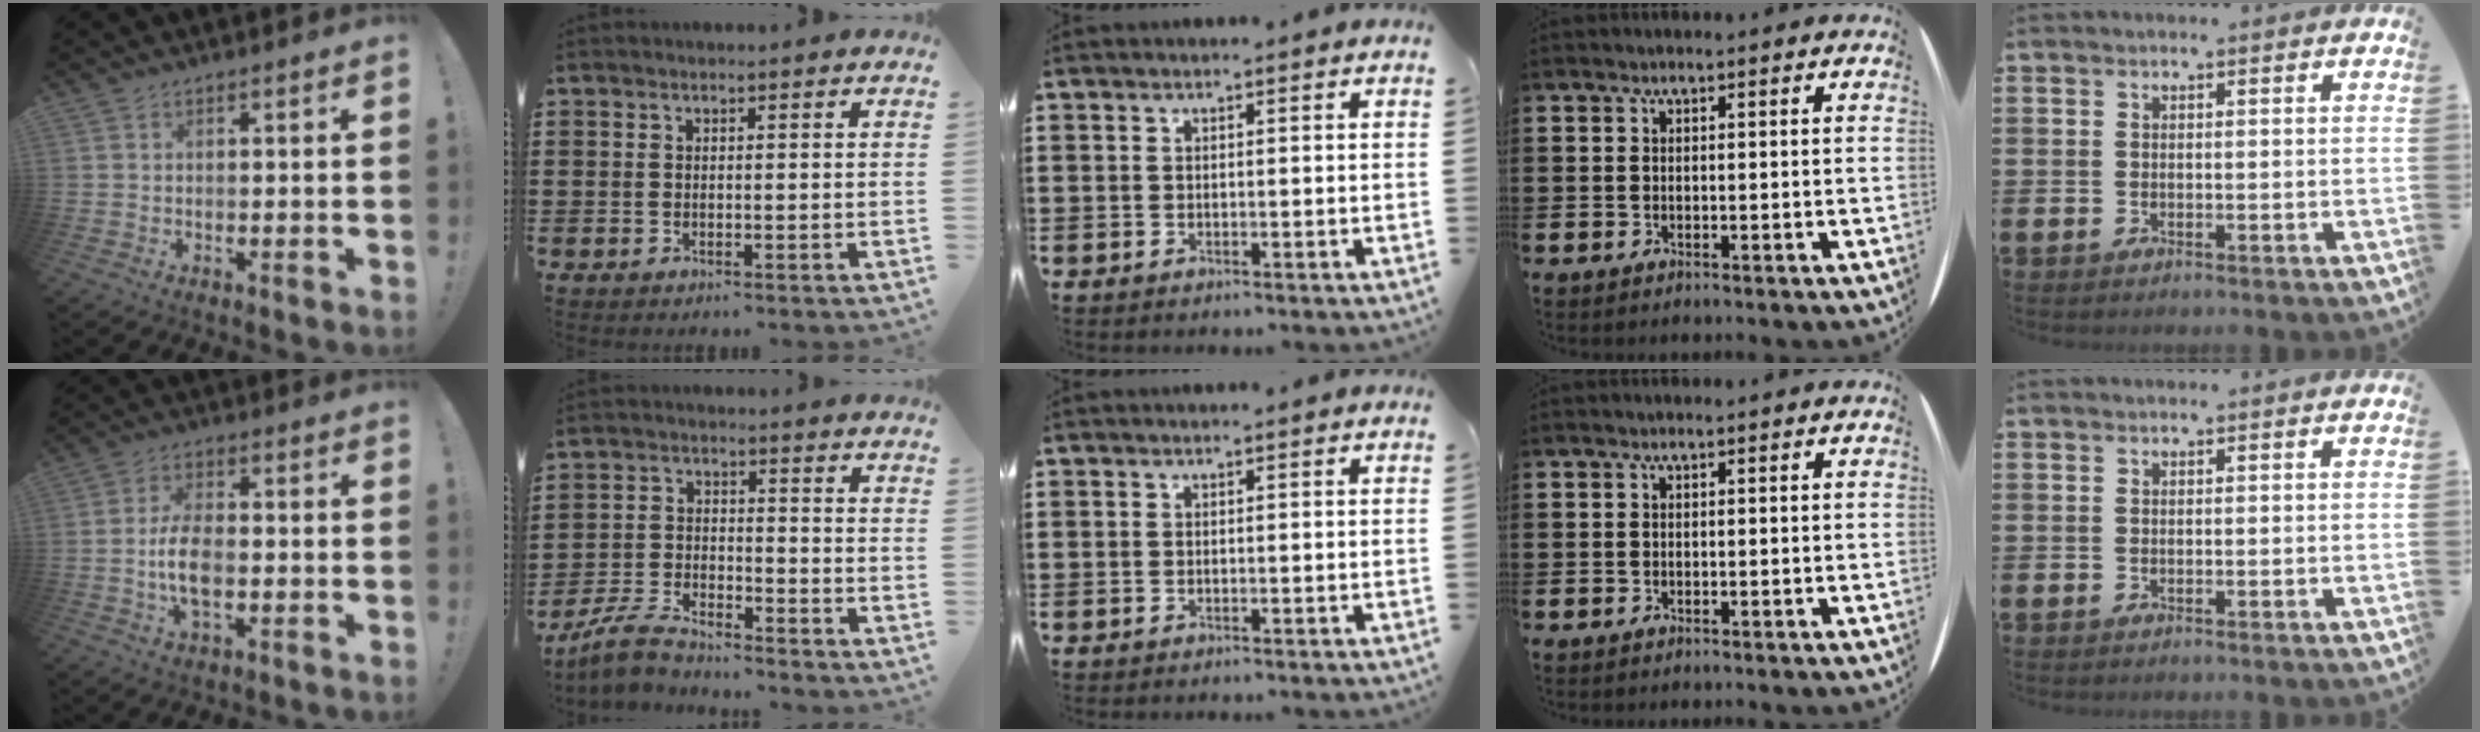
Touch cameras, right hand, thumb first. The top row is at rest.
{"thumb": {"total": 8.7, "force": [-1.7, 4.4, 7.4], "torque": [-0.151, -0.001, -0.031]}, "index": {"total": 5.5, "force": [-5.2, 0.9, 1.7], "torque": [-0.049, -0.001, -0.104]}}